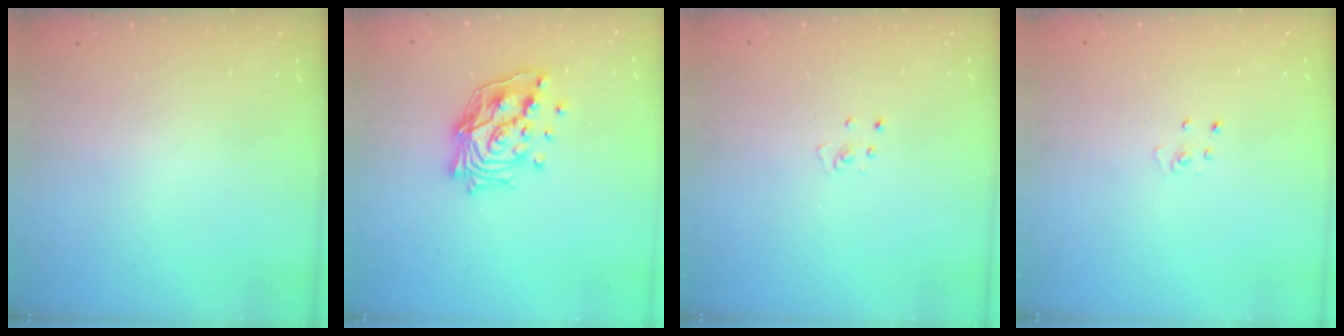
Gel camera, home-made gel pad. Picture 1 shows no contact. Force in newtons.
{"total": 15.1, "press": 14.9, "slide": 1.9}
{"total": 2.3, "press": 2.3, "slide": 0.2}
{"total": 2.5, "press": 2.5, "slide": 0.3}